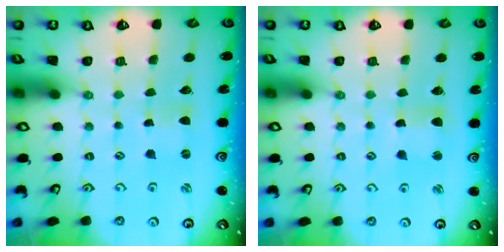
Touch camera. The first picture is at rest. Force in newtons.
{"total": 2.7, "press": 2.7, "slide": 0.3}